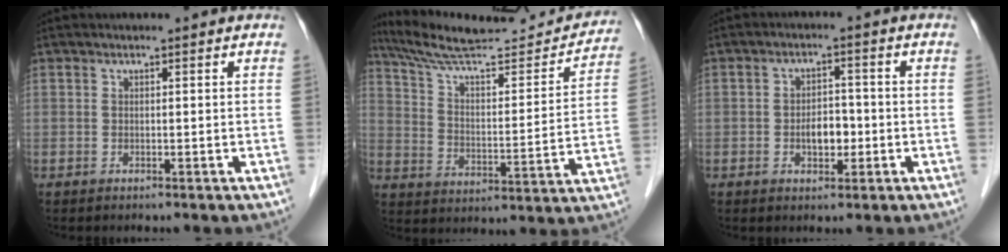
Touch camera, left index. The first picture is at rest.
{"total": 22.5, "force": [20.8, 2.8, 8.1], "torque": [-0.131, -0.019, 0.301]}
{"total": 3.5, "force": [-1.0, 2.0, 2.7], "torque": [-0.044, 0.007, -0.014]}